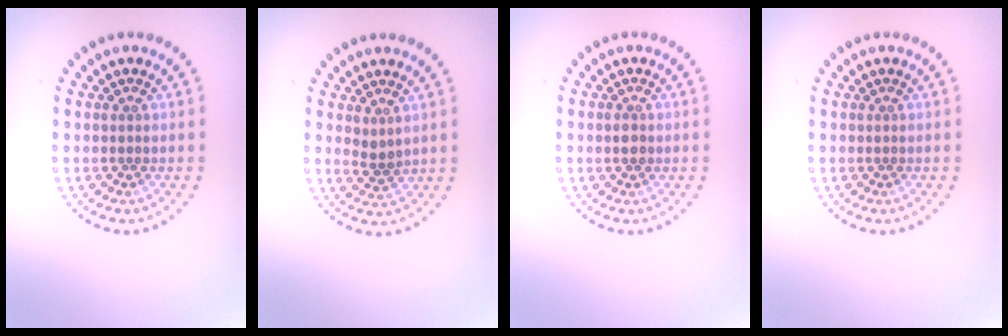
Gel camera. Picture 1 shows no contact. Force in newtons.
{"total": 1.3, "press": 1.0, "slide": 0.9}
{"total": 1.2, "press": 1.1, "slide": 0.2}
{"total": 0.0}